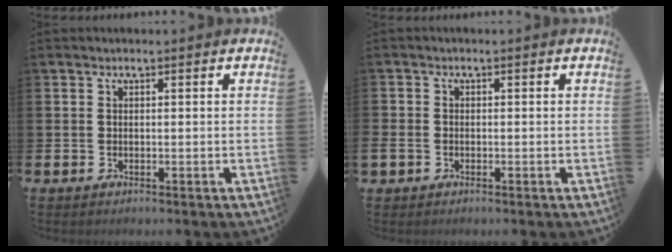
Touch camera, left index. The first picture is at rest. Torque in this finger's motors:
{"motor_torque": [1.24, 0.90, 0.25, 0.21]}